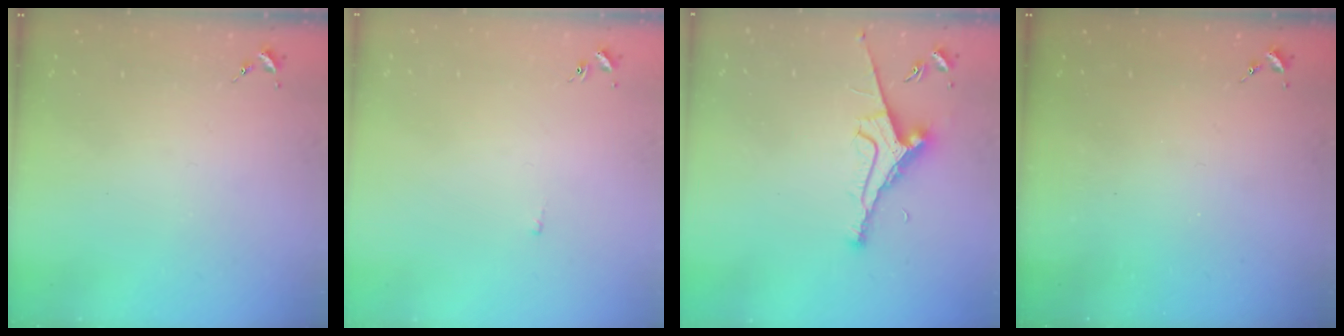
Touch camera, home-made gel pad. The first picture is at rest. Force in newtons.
{"total": 2.0, "press": 1.9, "slide": 0.4}
{"total": 9.1, "press": 9.0, "slide": 1.3}
{"total": 0.0}